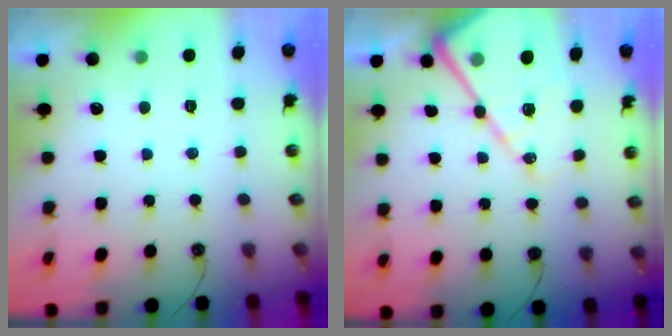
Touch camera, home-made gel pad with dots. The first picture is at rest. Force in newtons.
{"total": 18.3, "press": 18.2, "slide": 1.9}